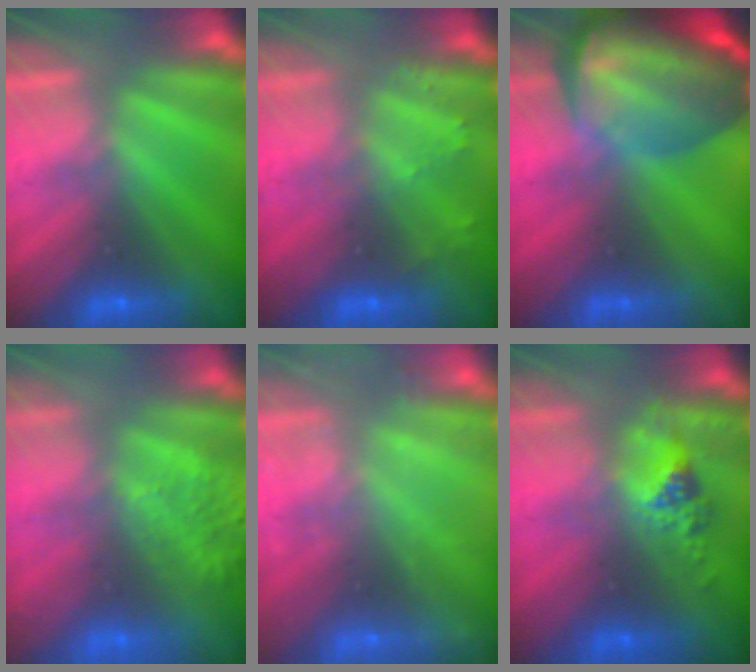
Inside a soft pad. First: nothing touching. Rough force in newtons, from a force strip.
{"total": 2.2}
{"total": 7.2}
{"total": 5.8}
{"total": 2.3}
{"total": 2.4}